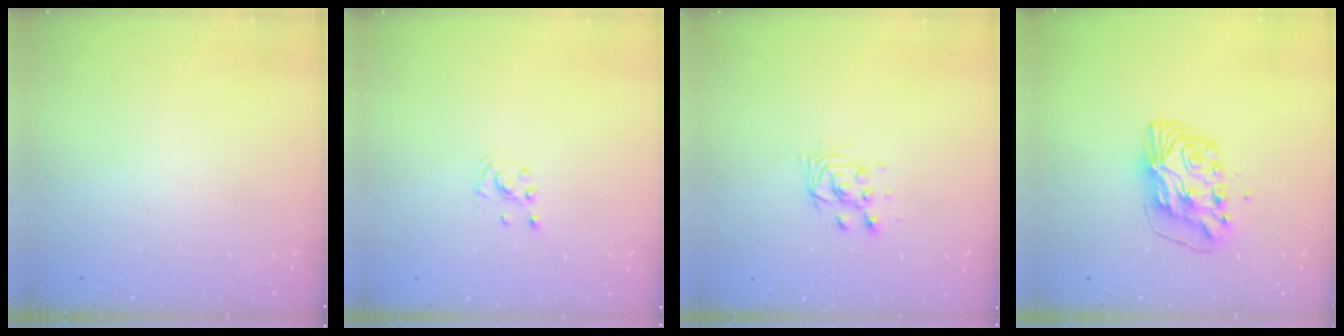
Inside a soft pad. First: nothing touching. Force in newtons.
{"total": 2.2, "press": 2.2, "slide": 0.3}
{"total": 5.0, "press": 5.0, "slide": 0.3}
{"total": 8.6, "press": 8.5, "slide": 1.1}